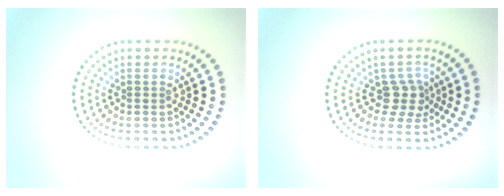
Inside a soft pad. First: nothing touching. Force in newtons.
{"total": 2.4, "press": 1.9, "slide": 1.5}